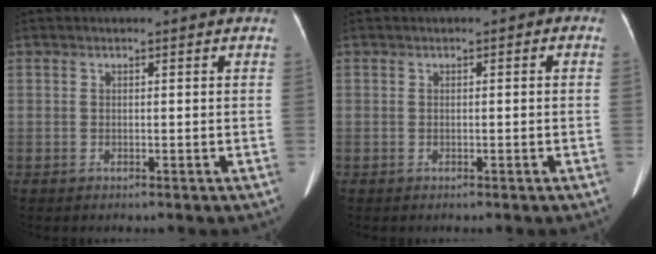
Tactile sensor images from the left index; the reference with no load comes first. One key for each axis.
{"total": 0.6, "fx": -0.1, "fy": 0.5, "fz": 0.3, "tx": 0.001, "ty": 0.004, "tz": -0.005}